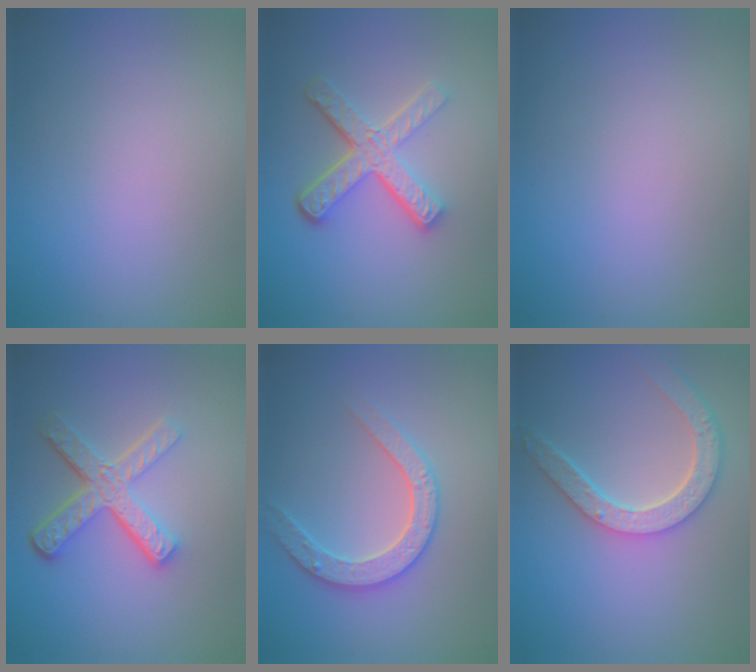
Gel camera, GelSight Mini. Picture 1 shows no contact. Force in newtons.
{"total": 5.0, "press": 3.6, "slide": 3.4}
{"total": 0.0}
{"total": 4.9, "press": 3.6, "slide": 3.3}
{"total": 3.0, "press": 2.9, "slide": 0.5}
{"total": 4.5, "press": 3.8, "slide": 2.5}